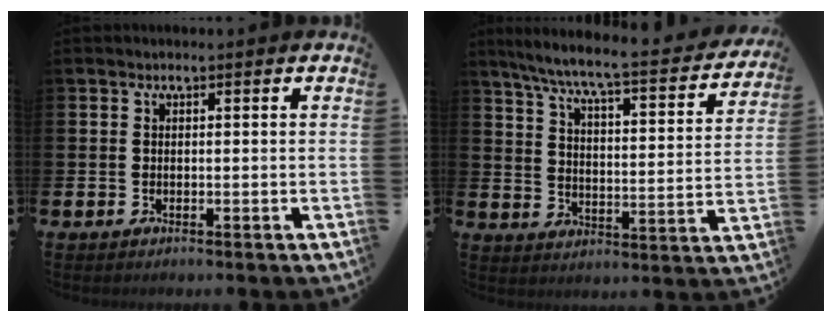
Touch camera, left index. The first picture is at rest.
{"total": 7.0, "force": [6.1, 0.7, 3.4], "torque": [-0.084, -0.049, 0.095]}